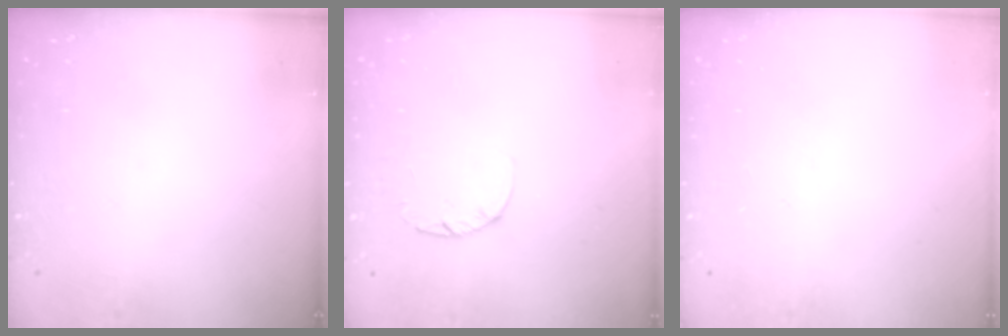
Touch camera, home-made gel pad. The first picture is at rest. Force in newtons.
{"total": 2.6, "press": 2.5, "slide": 0.4}
{"total": 0.0}